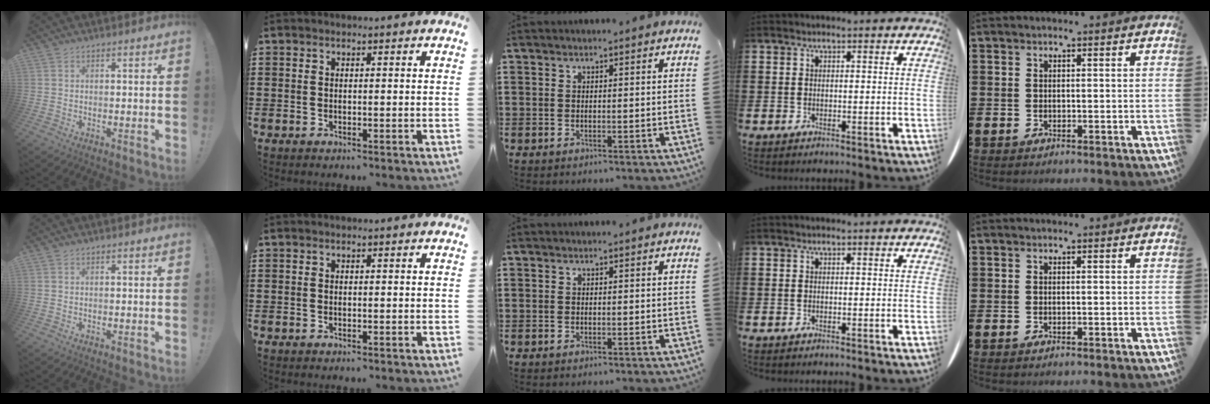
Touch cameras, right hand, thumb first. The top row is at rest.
{}